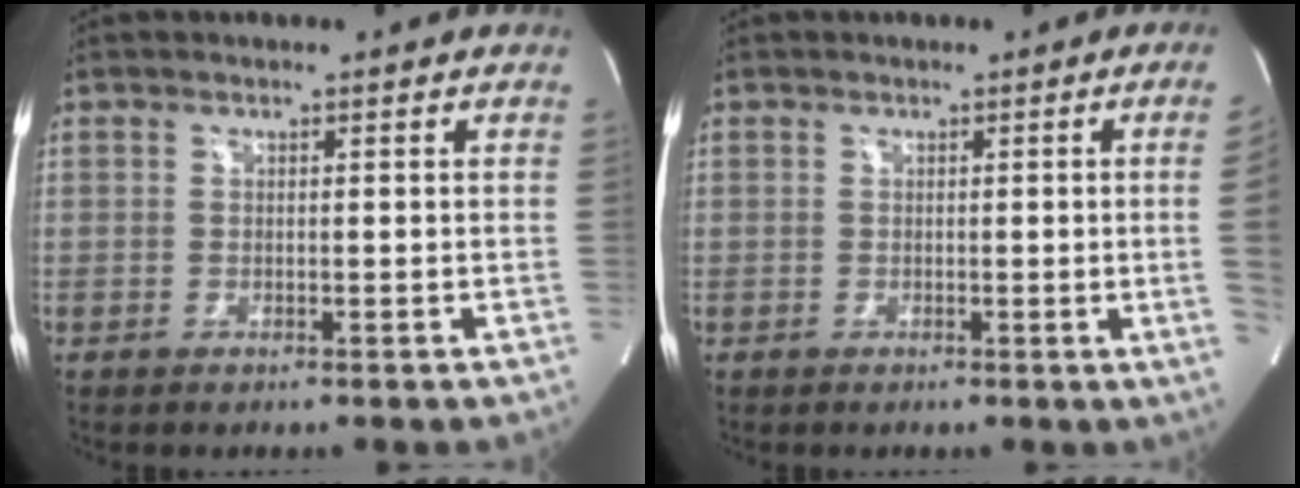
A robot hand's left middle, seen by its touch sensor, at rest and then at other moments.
{"total": 3.8, "force": [-0.2, -1.7, 3.3], "torque": [-0.041, -0.006, -0.001]}